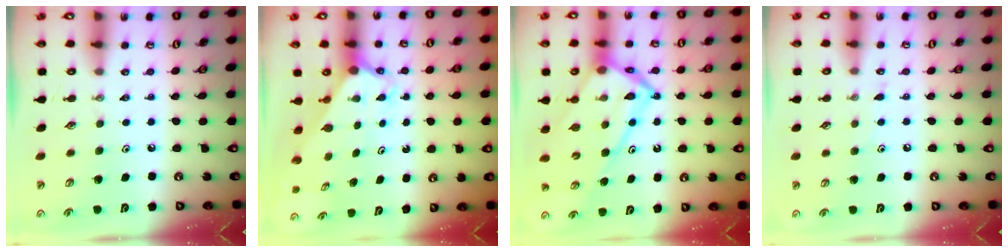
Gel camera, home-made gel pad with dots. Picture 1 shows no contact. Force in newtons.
{"total": 2.6, "press": 2.6, "slide": 0.1}
{"total": 20.0, "press": 19.9, "slide": 1.7}
{"total": 4.2, "press": 4.2, "slide": 0.5}